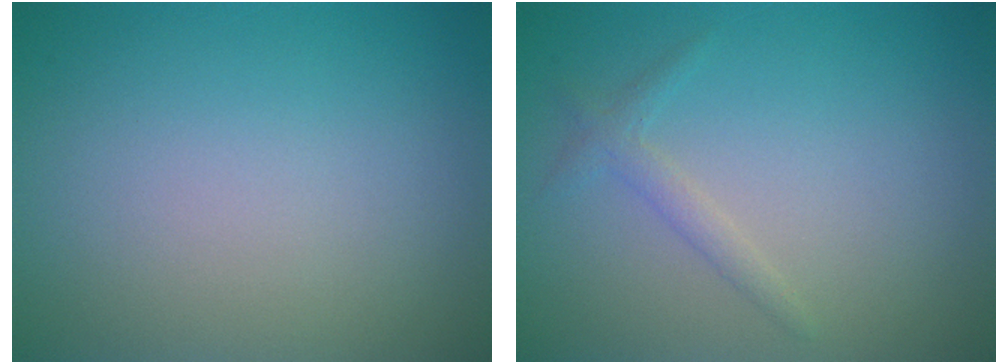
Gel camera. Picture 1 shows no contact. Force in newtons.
{"total": 1.3, "press": 1.3, "slide": 0.0}